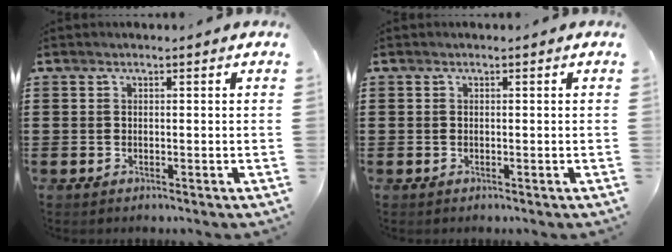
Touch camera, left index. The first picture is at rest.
{"total": 0.0}